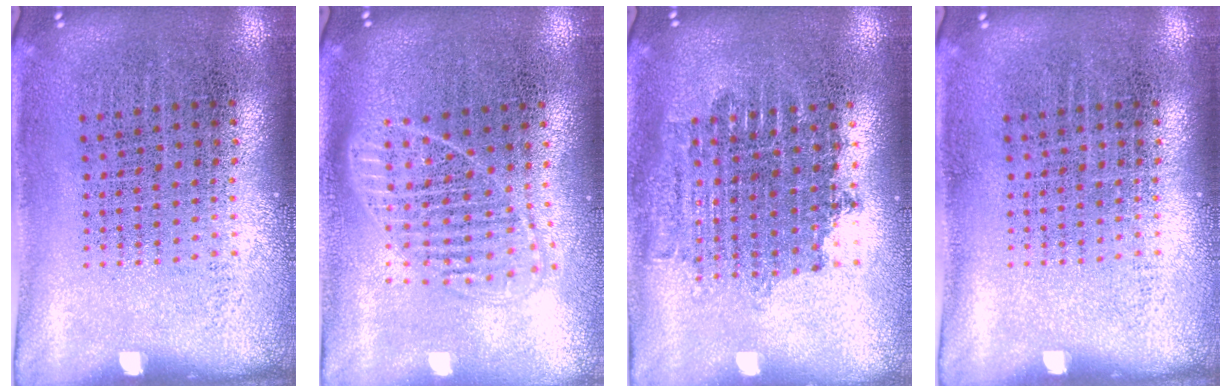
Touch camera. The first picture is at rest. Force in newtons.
{"total": 1.7, "press": 1.4, "slide": 1.0}
{"total": 1.6, "press": 1.3, "slide": 0.9}
{"total": 0.0}